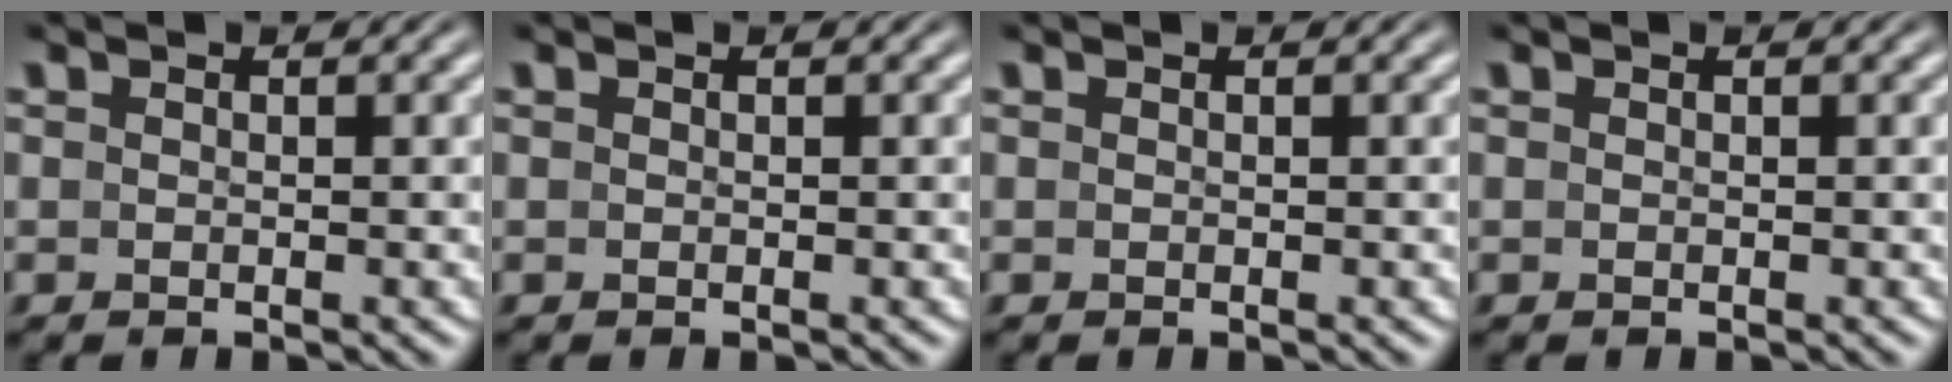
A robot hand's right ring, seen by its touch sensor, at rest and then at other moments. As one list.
[{"total": 0.0}, {"total": 0.0}, {"total": 0.0}]